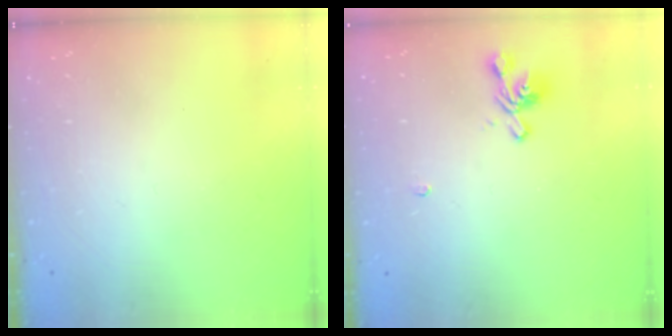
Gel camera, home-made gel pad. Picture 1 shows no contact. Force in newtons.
{"total": 1.0, "press": 0.2, "slide": 1.0}